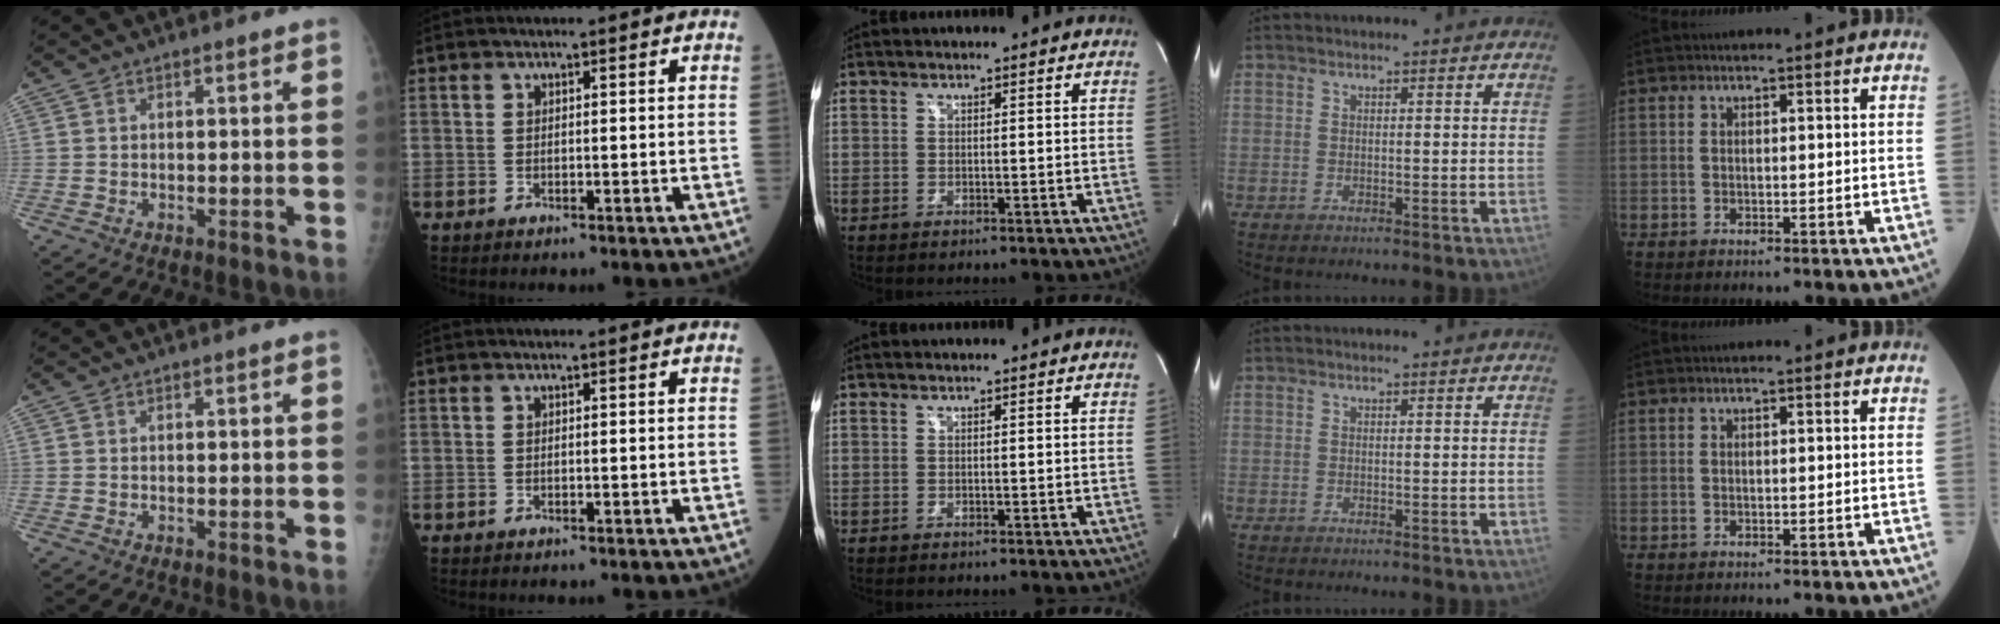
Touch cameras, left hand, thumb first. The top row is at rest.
{}